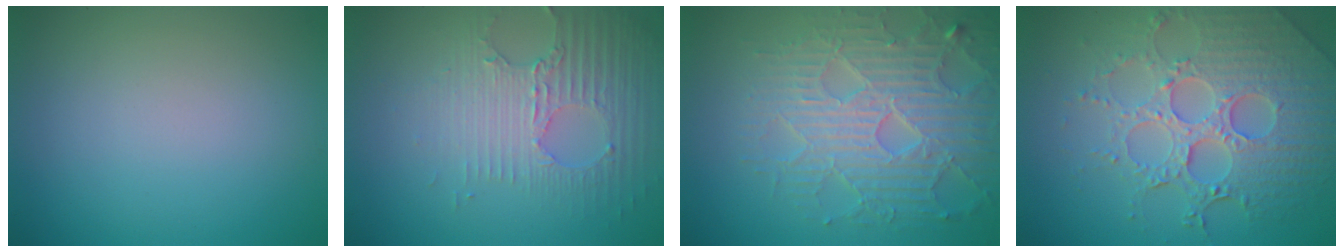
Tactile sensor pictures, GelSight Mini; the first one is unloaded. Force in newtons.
{"total": 3.5, "press": 3.3, "slide": 1.2}
{"total": 6.6, "press": 5.5, "slide": 3.6}
{"total": 7.7, "press": 5.7, "slide": 5.2}